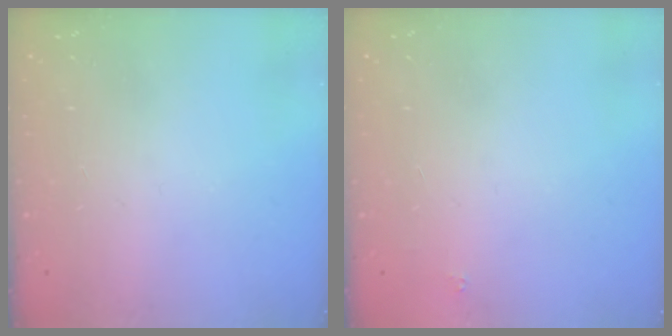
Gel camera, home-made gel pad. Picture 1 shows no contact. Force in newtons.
{"total": 1.8, "press": 1.7, "slide": 0.1}